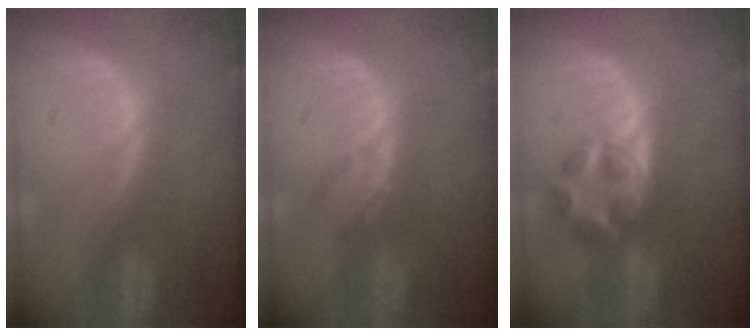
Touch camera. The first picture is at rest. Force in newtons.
{"total": 1.9, "press": 1.9, "slide": 0.1}
{"total": 6.4, "press": 5.6, "slide": 3.1}